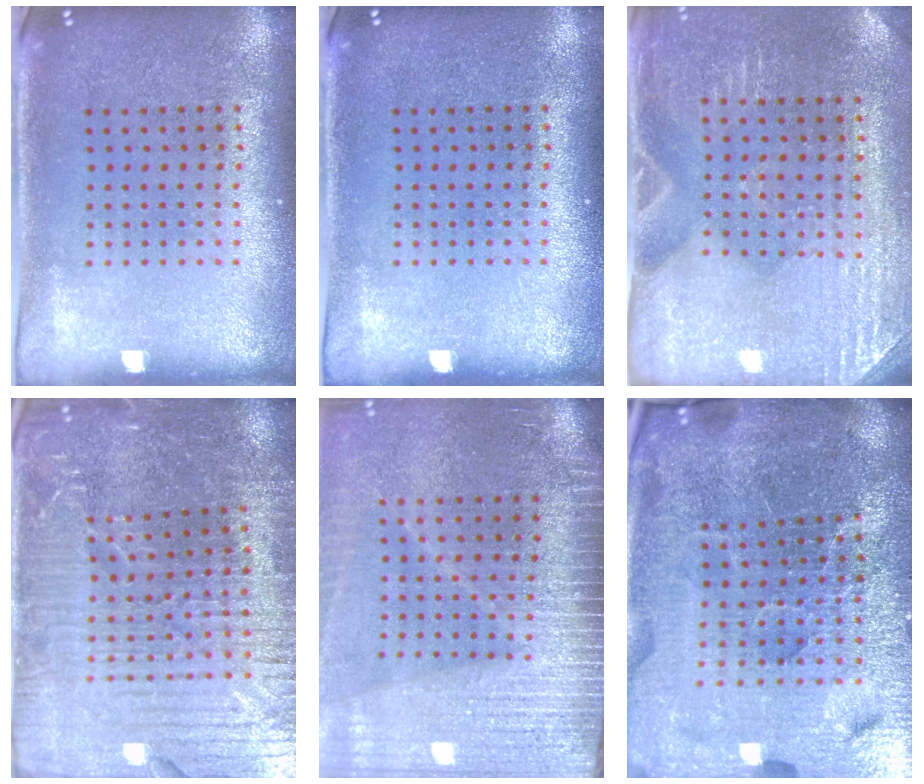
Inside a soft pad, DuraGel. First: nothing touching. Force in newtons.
{"total": 0.0}
{"total": 3.0, "press": 2.9, "slide": 0.6}
{"total": 4.9, "press": 4.6, "slide": 1.7}
{"total": 3.8, "press": 3.3, "slide": 1.9}
{"total": 6.4, "press": 5.7, "slide": 2.9}